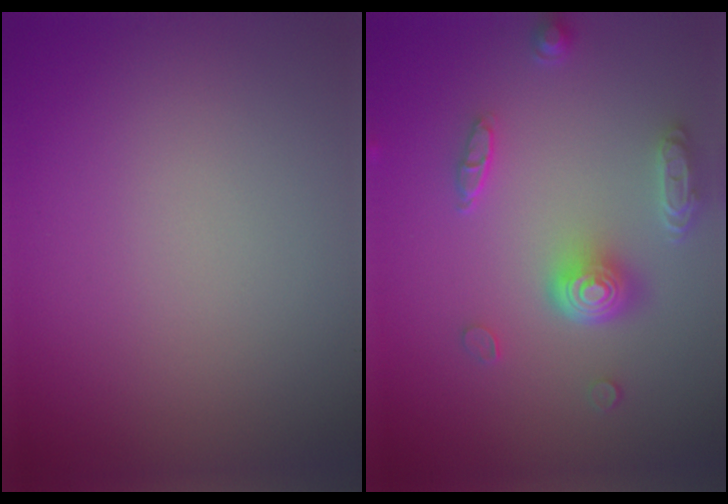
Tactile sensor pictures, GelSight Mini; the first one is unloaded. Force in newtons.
{"total": 4.7, "press": 3.7, "slide": 2.9}